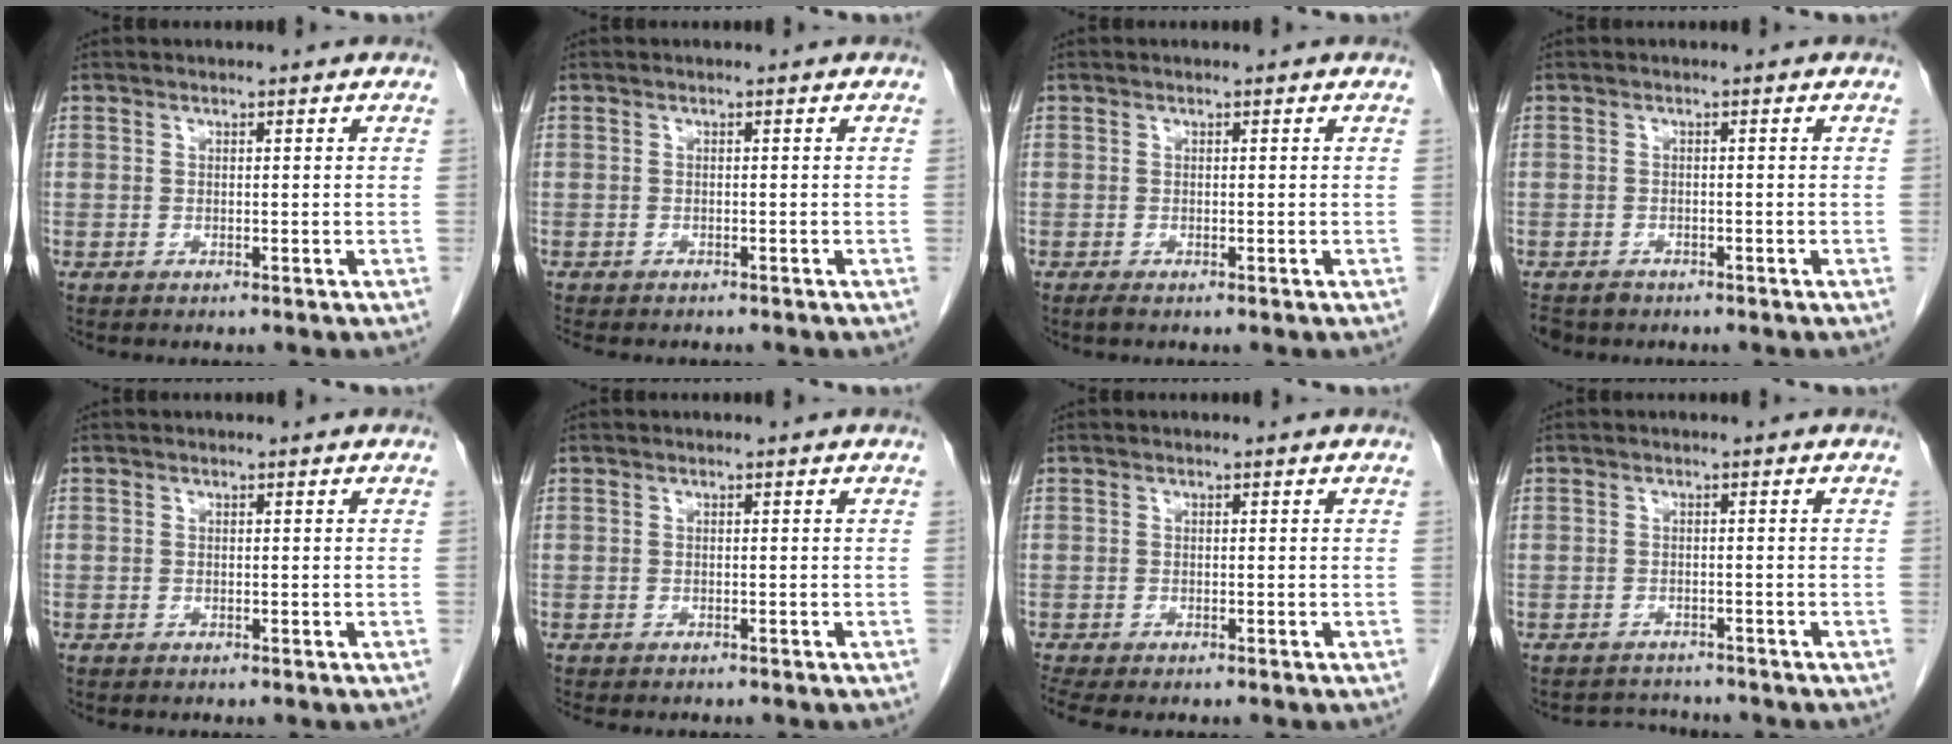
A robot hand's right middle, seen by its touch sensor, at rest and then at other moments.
{"total": 4.8, "force": [-4.2, 1.5, 1.8], "torque": [-0.024, -0.006, -0.055]}
{"total": 0.6, "force": [-0.4, 0.1, 0.4], "torque": [-0.009, -0.002, -0.006]}
{"total": 3.7, "force": [-2.8, 2.3, 0.6], "torque": [-0.008, -0.001, -0.046]}
{"total": 0.0}
{"total": 3.6, "force": [-3.2, 1.1, 1.4], "torque": [-0.019, -0.008, -0.040]}
{"total": 3.1, "force": [-2.6, 0.8, 1.6], "torque": [-0.031, -0.010, -0.043]}
{"total": 2.9, "force": [-2.7, 0.7, -0.8], "torque": [0.009, -0.006, -0.043]}